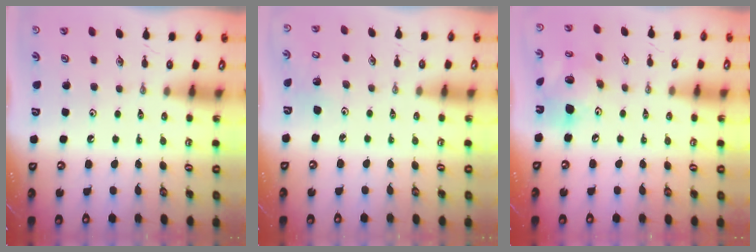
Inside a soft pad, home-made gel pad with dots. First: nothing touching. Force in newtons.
{"total": 2.9, "press": 2.8, "slide": 1.0}
{"total": 15.1, "press": 14.9, "slide": 2.6}